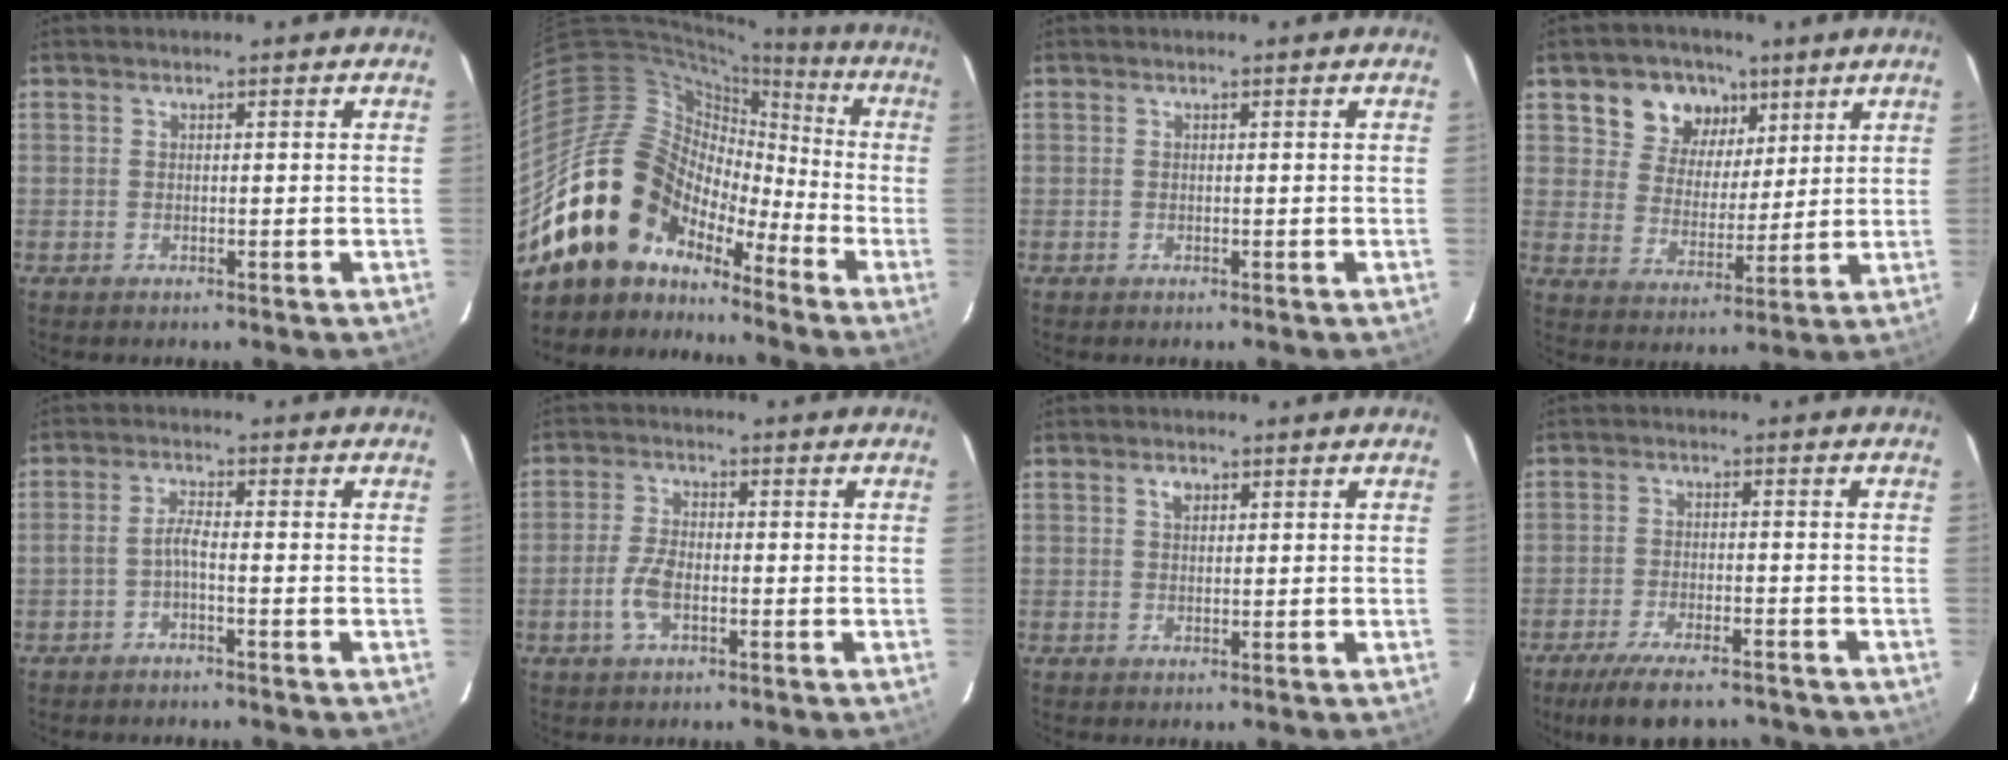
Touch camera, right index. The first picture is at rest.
{"total": 17.4, "force": [-11.9, 11.6, 5.4], "torque": [-0.112, 0.036, -0.212]}
{"total": 0.0}
{"total": 10.6, "force": [5.7, 8.2, 3.5], "torque": [-0.076, 0.020, 0.100]}
{"total": 2.3, "force": [-1.3, 0.2, 1.9], "torque": [-0.046, 0.008, -0.028]}
{"total": 5.2, "force": [-1.8, 2.6, 4.1], "torque": [-0.092, 0.000, -0.035]}
{"total": 1.7, "force": [0.8, 1.1, 1.0], "torque": [-0.016, 0.007, 0.014]}
{"total": 12.1, "force": [-9.8, 3.6, 6.1], "torque": [-0.133, -0.022, -0.156]}